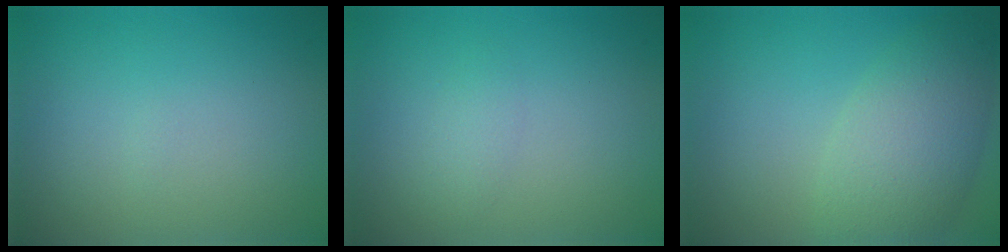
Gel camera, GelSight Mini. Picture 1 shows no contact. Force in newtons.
{"total": 1.1, "press": 1.1, "slide": 0.1}
{"total": 5.5, "press": 5.5, "slide": 0.3}